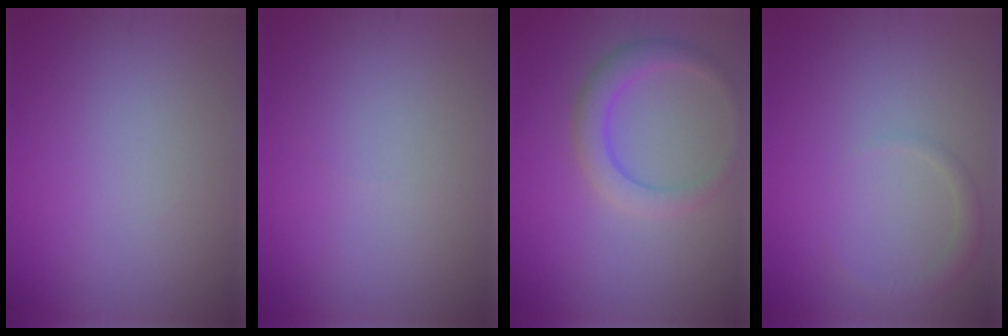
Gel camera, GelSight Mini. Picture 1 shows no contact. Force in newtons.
{"total": 0.0}
{"total": 3.1, "press": 3.1, "slide": 0.2}
{"total": 1.3, "press": 1.3, "slide": 0.1}